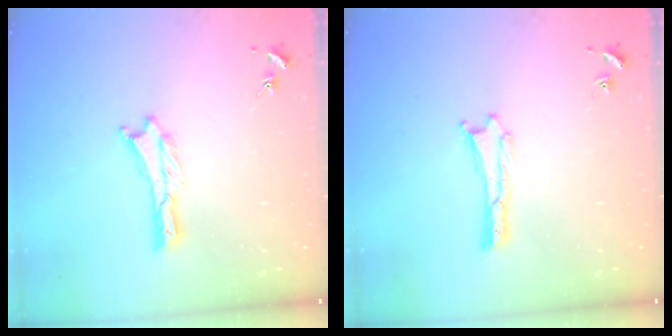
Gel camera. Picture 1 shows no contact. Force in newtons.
{"total": 0.0}